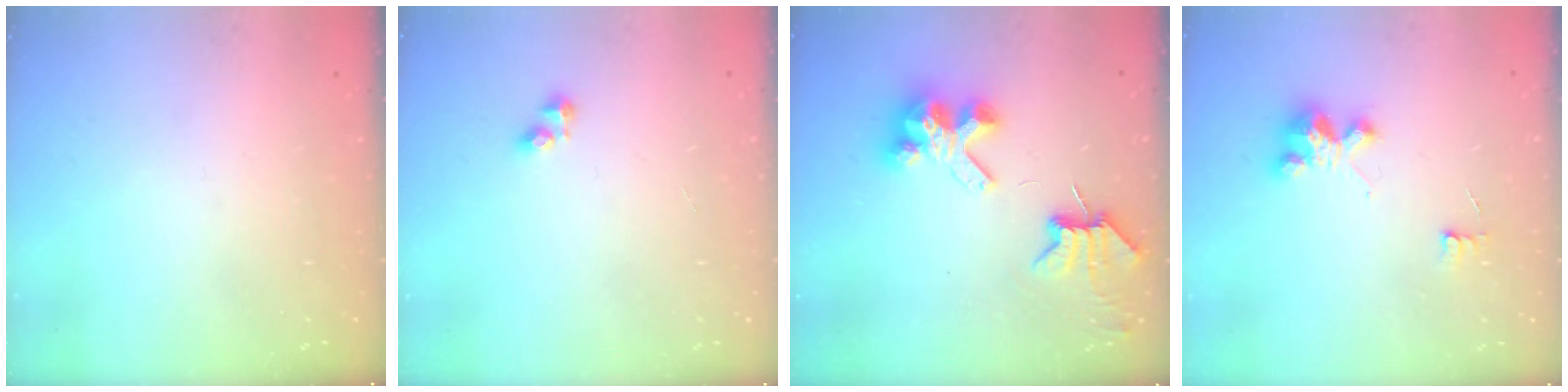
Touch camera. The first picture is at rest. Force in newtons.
{"total": 3.5, "press": 3.5, "slide": 0.5}
{"total": 6.7, "press": 6.7, "slide": 0.7}
{"total": 6.0, "press": 6.0, "slide": 0.2}